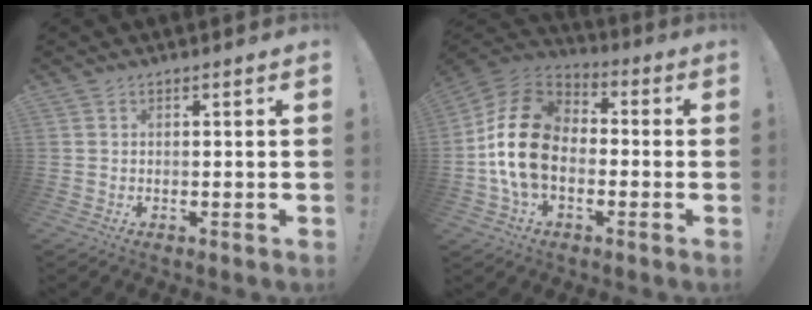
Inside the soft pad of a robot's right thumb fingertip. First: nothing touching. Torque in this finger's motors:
{"motor_torque": [1.45, 2.17, 1.05, -0.75, 0.59]}